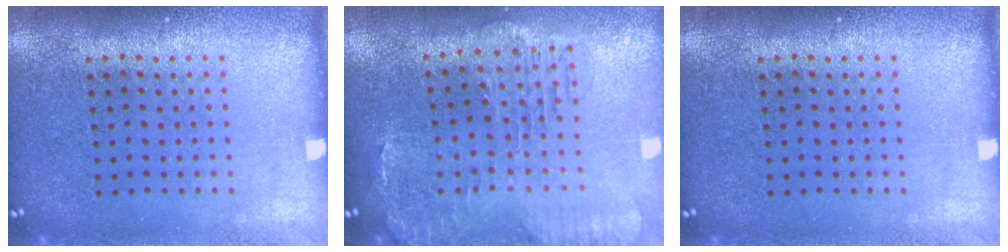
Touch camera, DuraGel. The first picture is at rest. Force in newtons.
{"total": 1.4, "press": 1.4, "slide": 0.5}
{"total": 0.0}